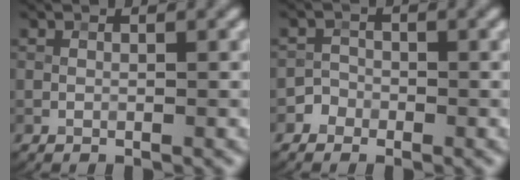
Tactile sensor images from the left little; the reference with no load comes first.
{"total": 1.9, "force": [-1.3, 1.4, -0.3], "torque": [0.028, 0.008, -0.026]}